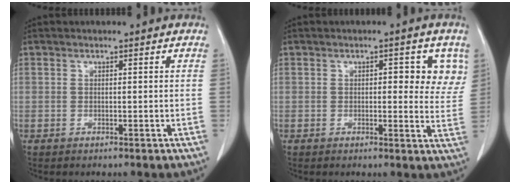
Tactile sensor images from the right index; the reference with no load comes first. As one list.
[{"total": 6.2, "force": [2.2, 2.8, 5.0], "torque": [-0.040, 0.001, 0.018]}]